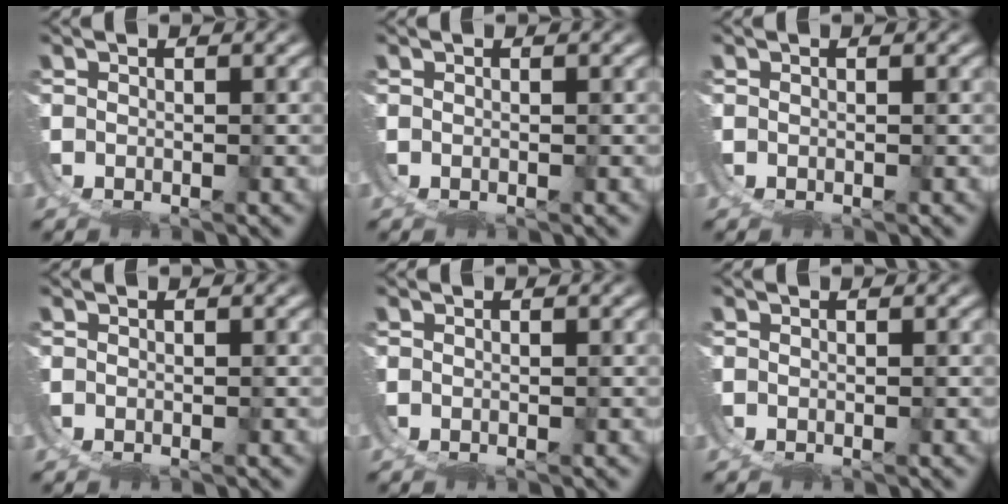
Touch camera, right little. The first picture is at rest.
{"total": 0.0}
{"total": 0.0}
{"total": 0.0}
{"total": 0.0}
{"total": 0.0}